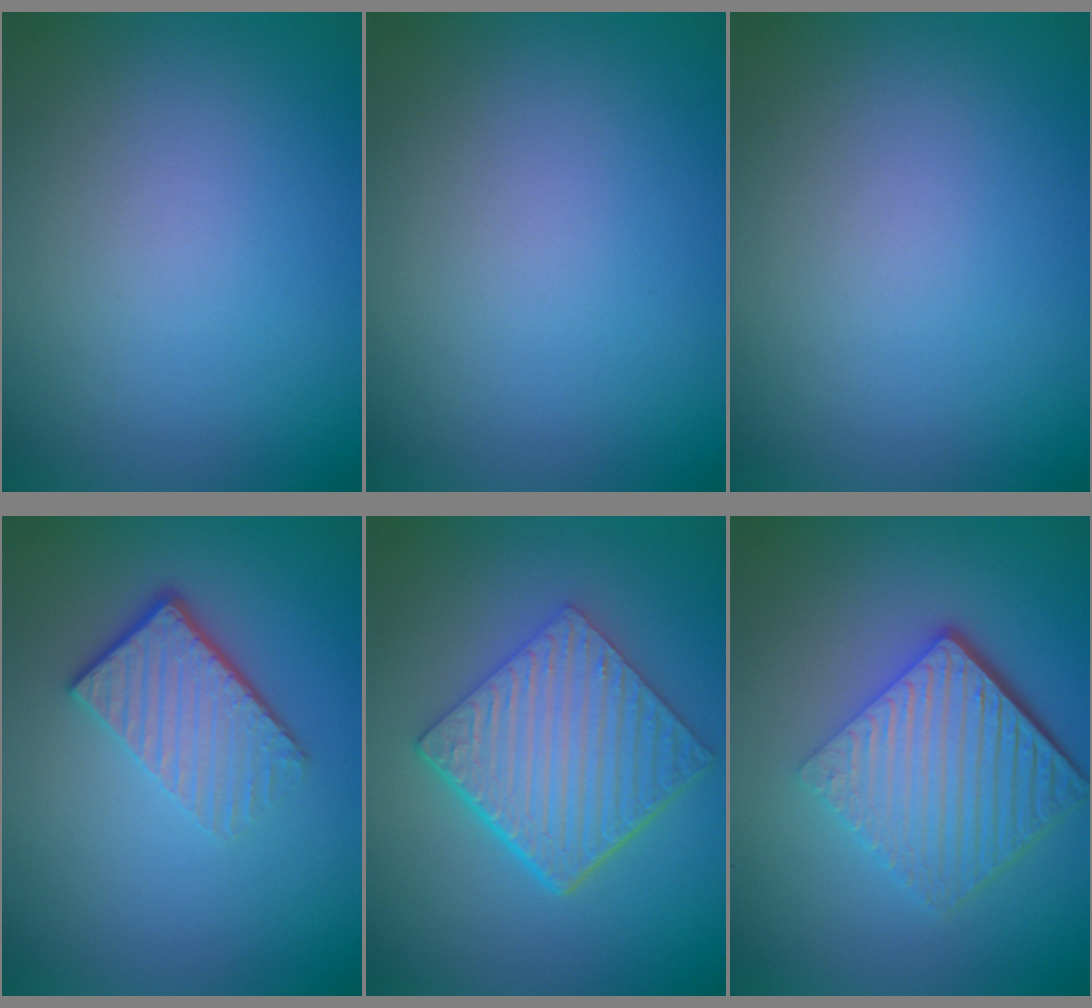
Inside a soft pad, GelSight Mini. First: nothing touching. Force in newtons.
{"total": 0.0}
{"total": 0.0}
{"total": 4.3, "press": 2.9, "slide": 3.2}
{"total": 6.6, "press": 4.7, "slide": 4.6}
{"total": 7.0, "press": 4.5, "slide": 5.3}